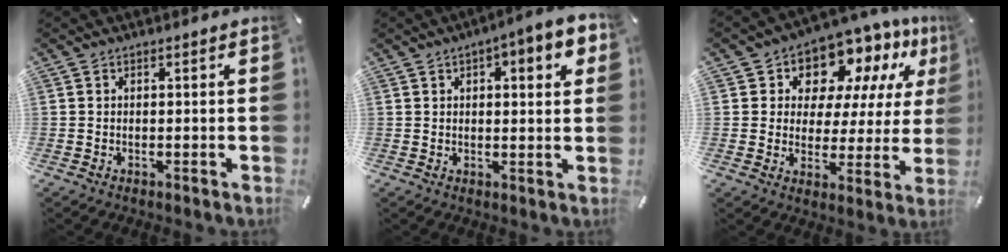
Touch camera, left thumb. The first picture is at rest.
{"total": 6.2, "force": [2.6, 2.4, 5.1], "torque": [-0.075, -0.003, 0.040]}
{"total": 11.1, "force": [8.8, 6.4, 2.5], "torque": [-0.050, -0.082, 0.158]}